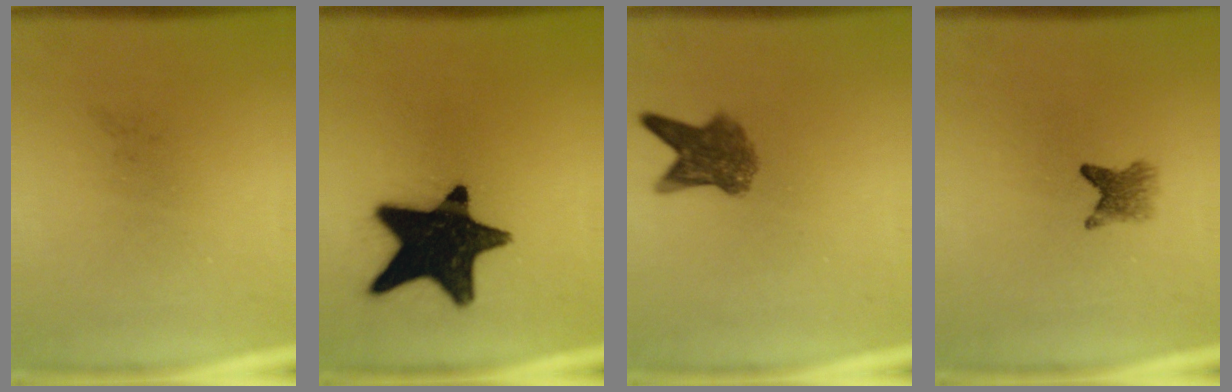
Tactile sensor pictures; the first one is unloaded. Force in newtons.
{"total": 18.6}
{"total": 5.7}
{"total": 2.9}